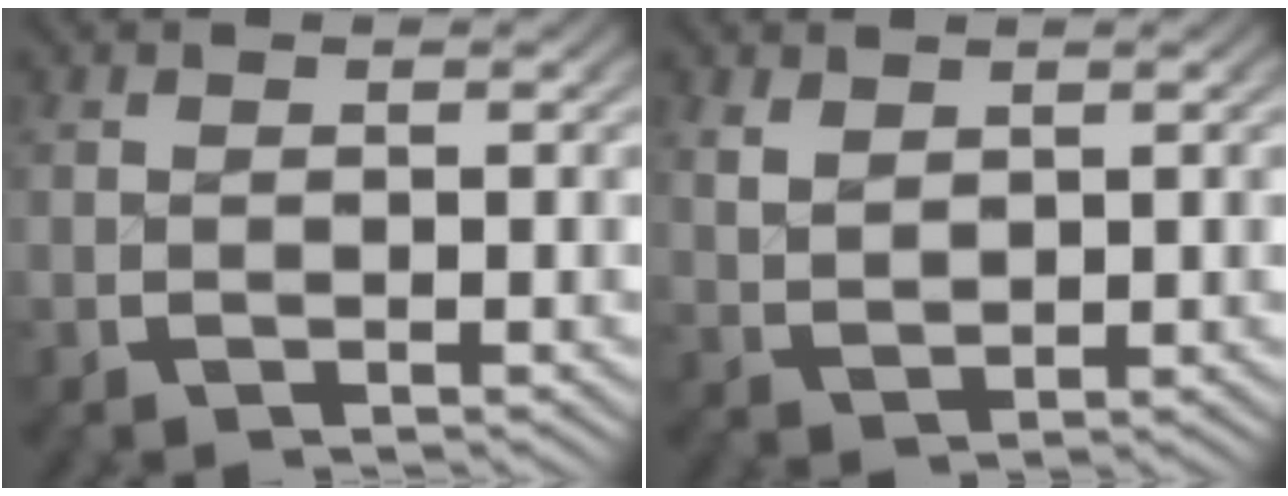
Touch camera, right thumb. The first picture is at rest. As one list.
[{"total": 2.5, "force": [1.3, 1.6, 1.3], "torque": [-0.021, -0.005, 0.034]}]